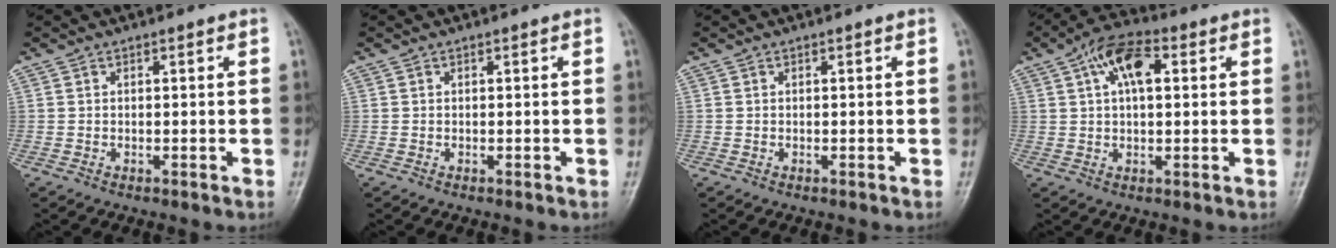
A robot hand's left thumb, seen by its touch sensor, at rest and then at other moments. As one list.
[{"total": 0.0}, {"total": 0.0}, {"total": 9.1, "force": [2.9, 4.5, 7.4], "torque": [-0.126, 0.017, 0.041]}]